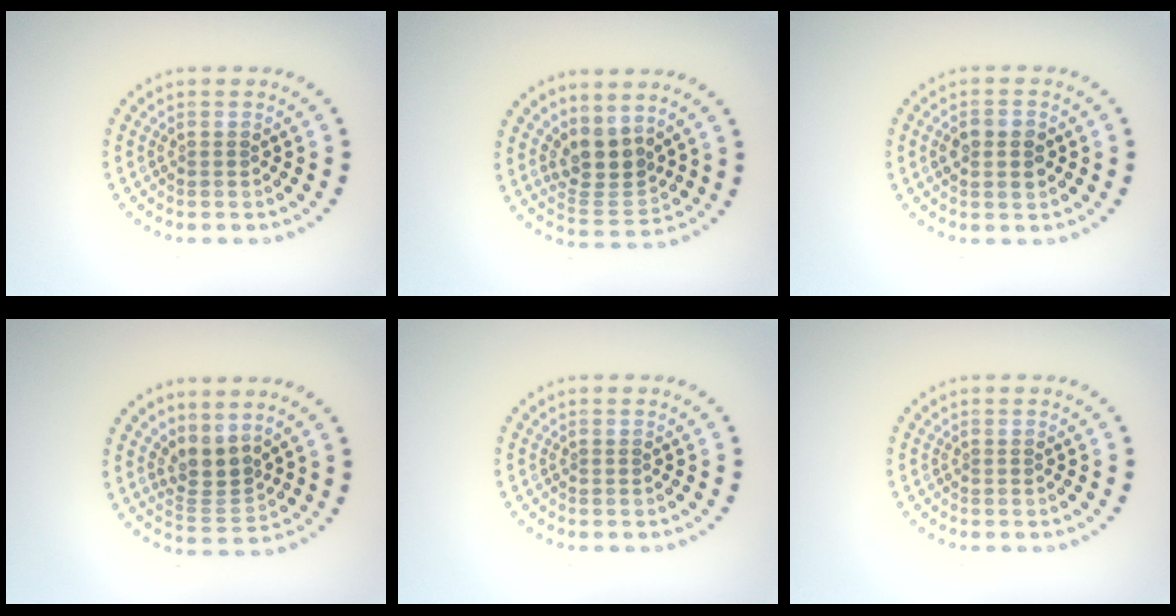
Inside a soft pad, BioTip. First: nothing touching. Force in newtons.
{"total": 3.6, "press": 3.2, "slide": 1.6}
{"total": 2.5, "press": 2.4, "slide": 0.2}
{"total": 2.8, "press": 2.0, "slide": 1.9}
{"total": 0.0}
{"total": 0.0}